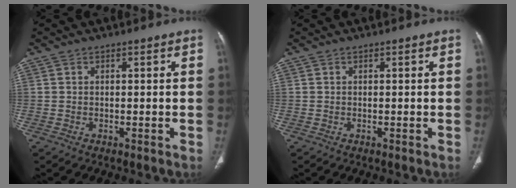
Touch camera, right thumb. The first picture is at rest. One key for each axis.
{"total": 0.0}